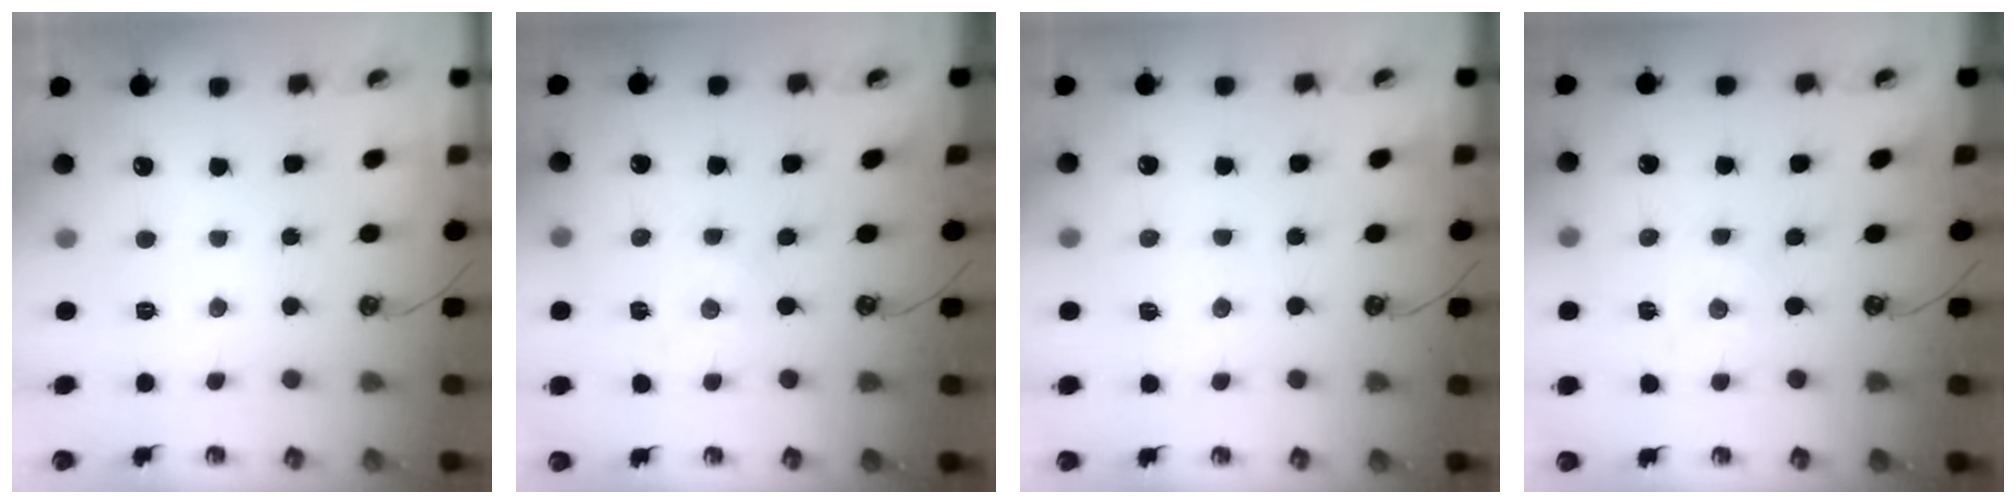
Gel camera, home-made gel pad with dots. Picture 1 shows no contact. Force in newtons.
{"total": 0.0}
{"total": 4.5, "press": 4.5, "slide": 0.6}
{"total": 0.0}